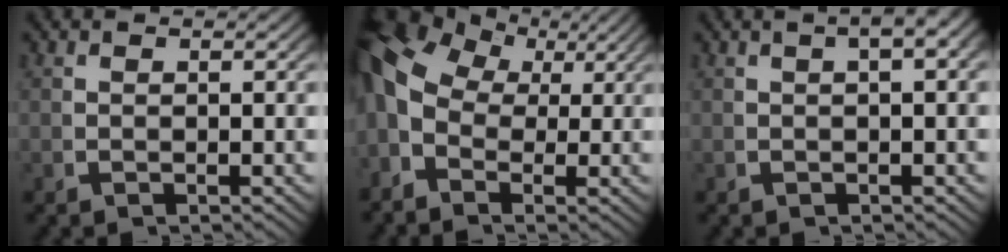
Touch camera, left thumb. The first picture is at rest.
{"total": 7.8, "force": [1.7, 5.7, 4.9], "torque": [-0.102, -0.015, 0.029]}
{"total": 3.2, "force": [0.9, 1.0, 2.9], "torque": [-0.035, 0.020, 0.008]}